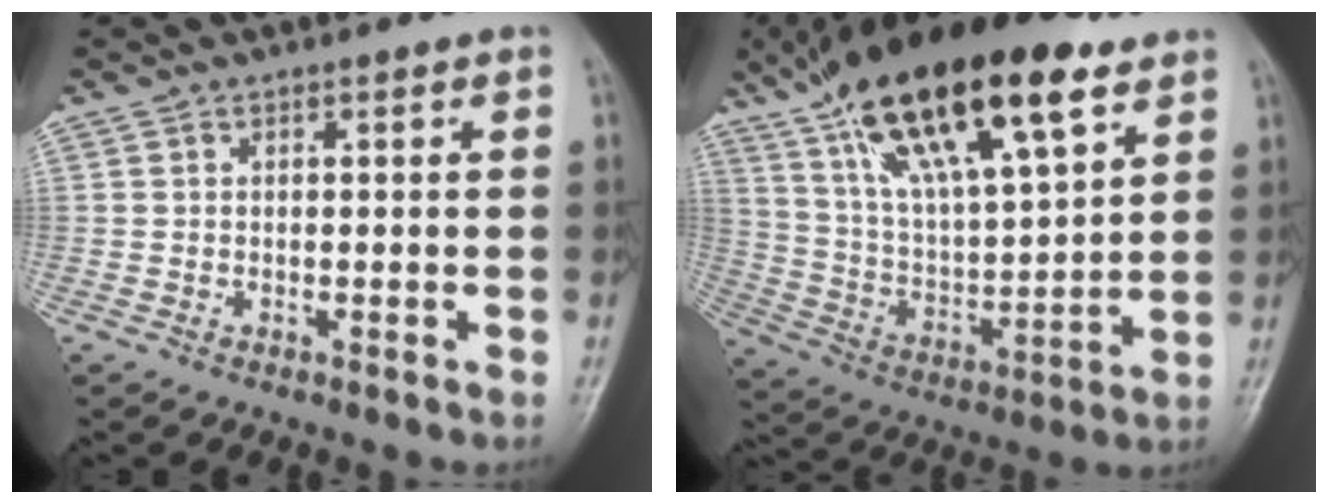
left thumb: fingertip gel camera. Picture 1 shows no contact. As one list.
[{"total": 26.0, "force": [14.9, 8.6, 19.5], "torque": [-0.326, -0.037, 0.265]}]